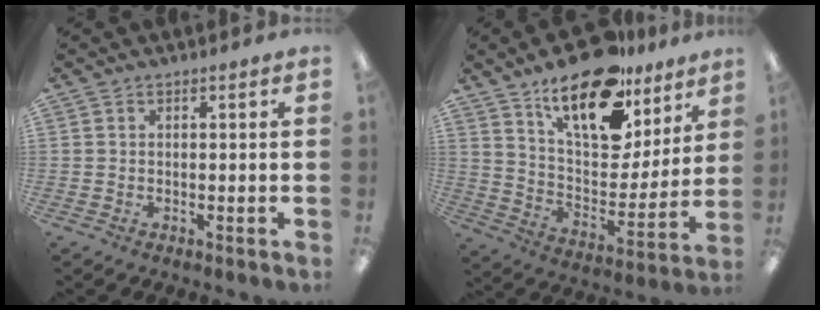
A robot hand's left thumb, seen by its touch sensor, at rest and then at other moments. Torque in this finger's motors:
{"motor_torque": [1.11, 1.12, 1.54, -1.23, 0.42]}